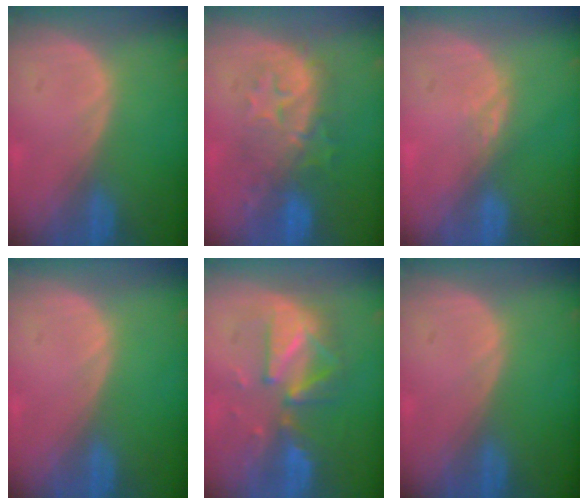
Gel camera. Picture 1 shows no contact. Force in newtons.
{"total": 8.6, "press": 8.3, "slide": 2.3}
{"total": 2.0, "press": 1.5, "slide": 1.3}
{"total": 0.0}
{"total": 8.0, "press": 8.0, "slide": 0.6}
{"total": 0.0}